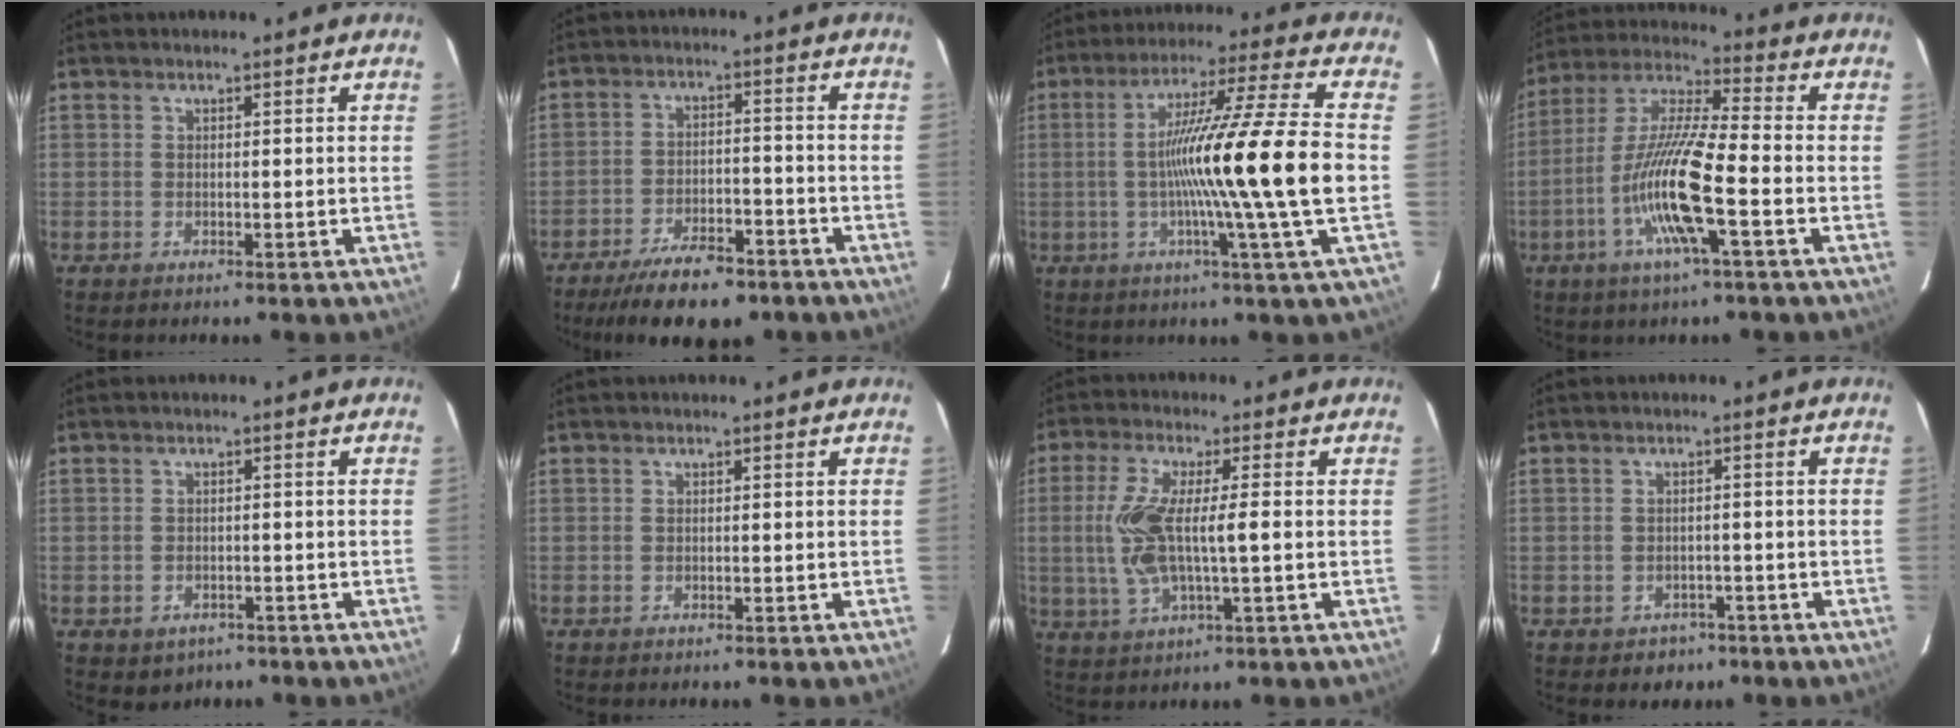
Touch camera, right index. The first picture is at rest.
{"total": 10.6, "force": [-8.2, 3.3, 5.8], "torque": [-0.095, -0.008, -0.138]}
{"total": 18.0, "force": [-1.8, -2.8, 17.6], "torque": [-0.292, -0.009, -0.042]}
{"total": 13.9, "force": [-4.3, 0.7, 13.2], "torque": [-0.270, -0.001, -0.087]}
{"total": 3.0, "force": [-1.7, 2.3, 0.8], "torque": [-0.012, 0.005, -0.012]}
{"total": 0.0}
{"total": 8.8, "force": [-0.2, 1.5, 8.6], "torque": [-0.190, 0.001, -0.003]}
{"total": 2.8, "force": [-1.6, 2.2, 0.5], "torque": [-0.006, 0.010, -0.017]}